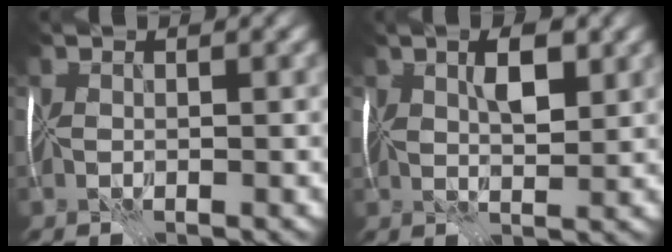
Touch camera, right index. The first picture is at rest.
{"total": 3.1, "force": [1.3, 1.2, 2.6], "torque": [-0.046, 0.001, 0.021]}